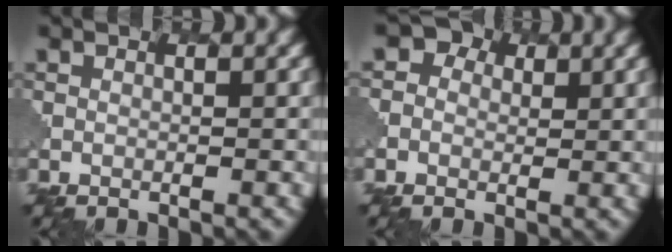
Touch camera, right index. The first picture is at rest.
{"total": 3.5, "force": [1.0, 3.2, 1.0], "torque": [0.005, 0.012, -0.010]}